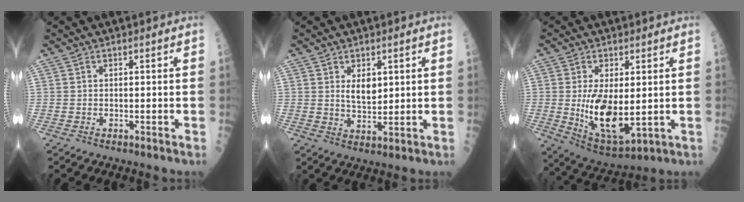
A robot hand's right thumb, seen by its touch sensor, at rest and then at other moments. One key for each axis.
{"total": 4.5, "fx": 1.5, "fy": 2.5, "fz": 3.4, "tx": -0.043, "ty": -0.015, "tz": 0.030}
{"total": 12.9, "fx": -0.1, "fy": 6.0, "fz": 11.4, "tx": -0.195, "ty": -0.024, "tz": 0.017}